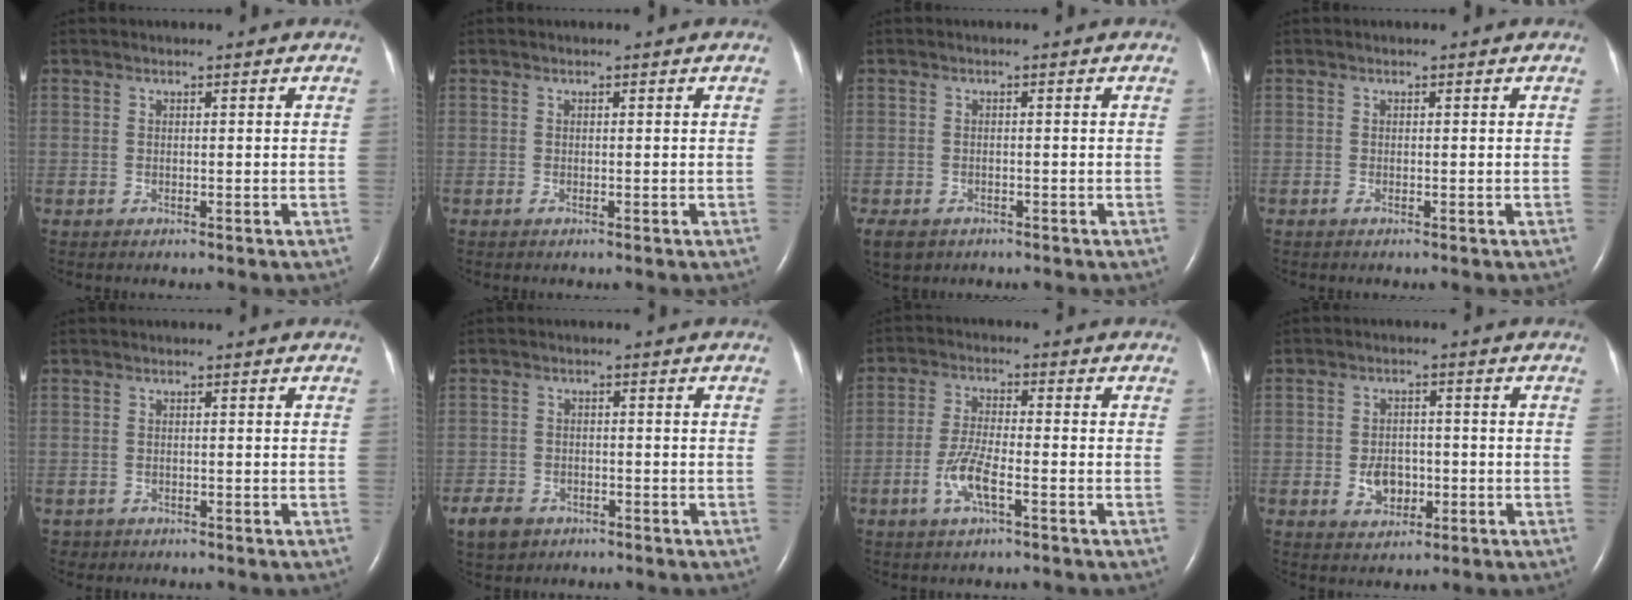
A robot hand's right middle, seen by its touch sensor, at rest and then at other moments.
{"total": 0.0}
{"total": 6.4, "force": [-3.9, 4.3, 2.7], "torque": [-0.062, -0.007, -0.055]}
{"total": 0.0}
{"total": 1.0, "force": [-0.6, 0.8, -0.1], "torque": [-0.006, 0.002, -0.006]}
{"total": 5.0, "force": [-3.3, 3.2, 1.7], "torque": [-0.038, 0.000, -0.053]}
{"total": 5.6, "force": [-2.4, 1.0, 5.0], "torque": [-0.108, -0.003, -0.048]}
{"total": 4.5, "force": [-1.1, 3.2, 2.9], "torque": [-0.052, 0.006, -0.013]}